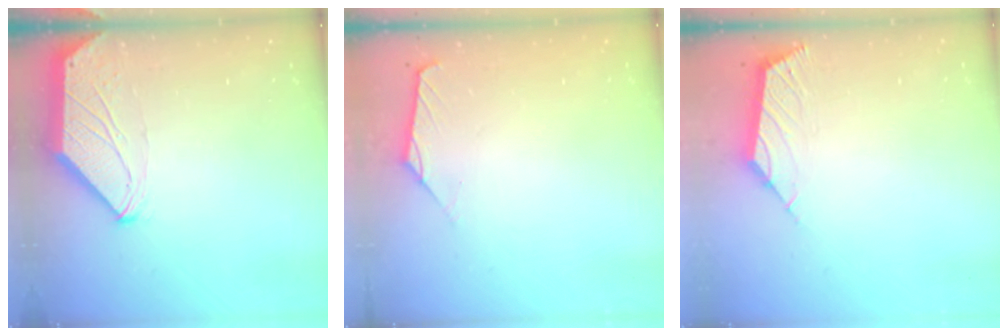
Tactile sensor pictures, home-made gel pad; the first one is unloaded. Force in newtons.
{"total": 1.0, "press": 0.9, "slide": 0.3}
{"total": 3.0, "press": 2.9, "slide": 0.6}